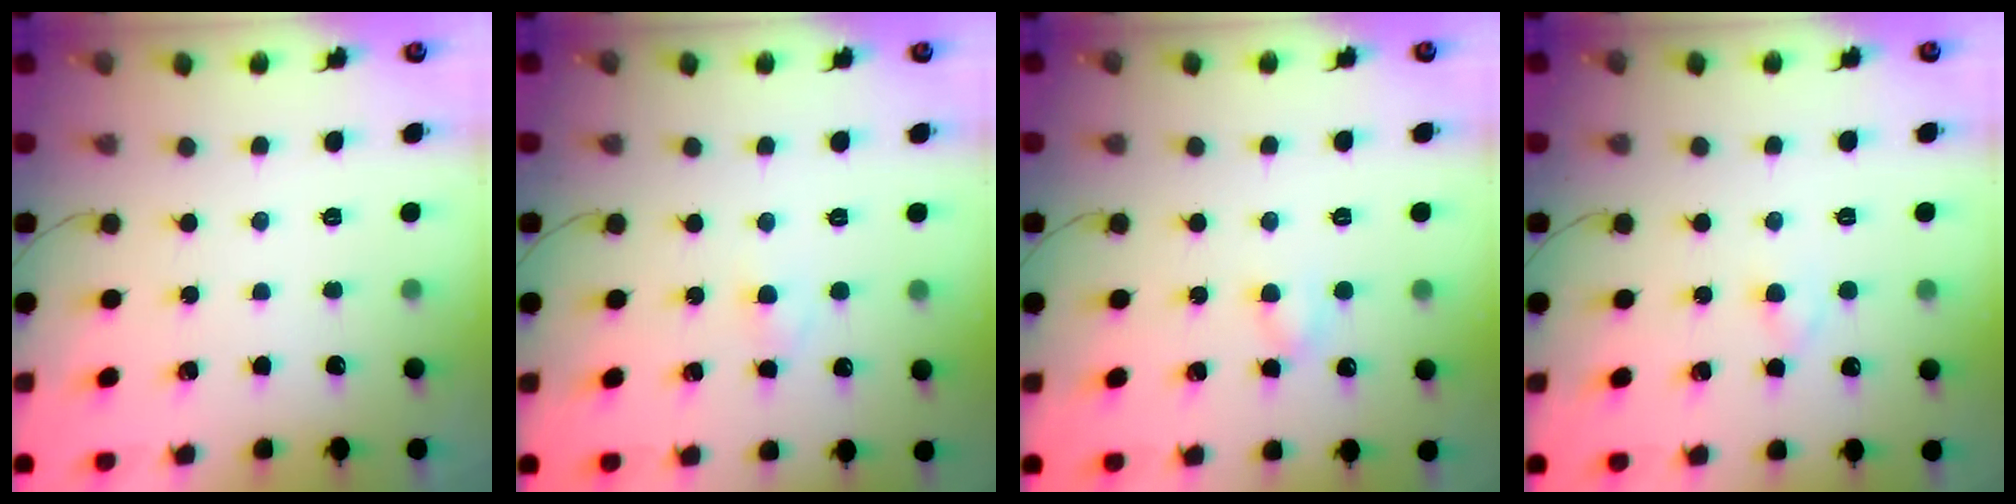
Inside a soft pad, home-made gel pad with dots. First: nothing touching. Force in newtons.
{"total": 1.8, "press": 1.6, "slide": 0.9}
{"total": 3.1, "press": 2.9, "slide": 1.1}
{"total": 2.1, "press": 1.8, "slide": 1.1}